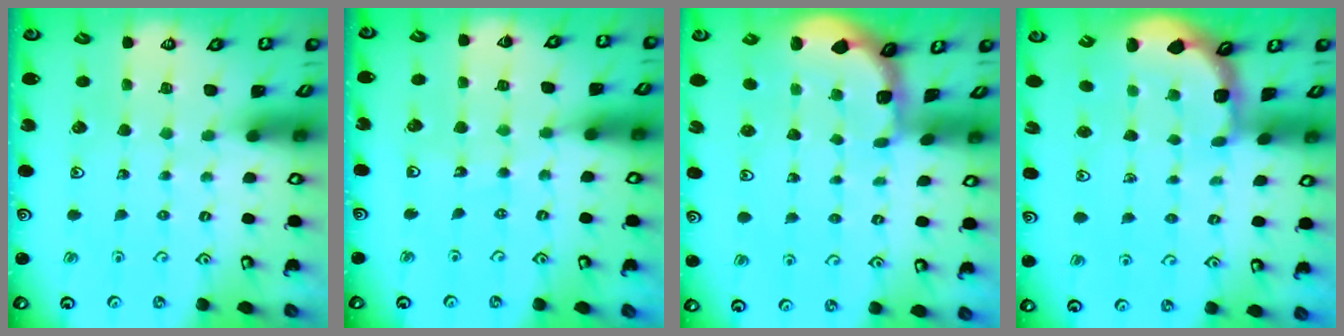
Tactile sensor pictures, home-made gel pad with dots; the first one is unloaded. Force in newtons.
{"total": 6.7, "press": 5.9, "slide": 3.1}
{"total": 1.1, "press": 1.1, "slide": 0.1}
{"total": 1.7, "press": 1.6, "slide": 0.5}